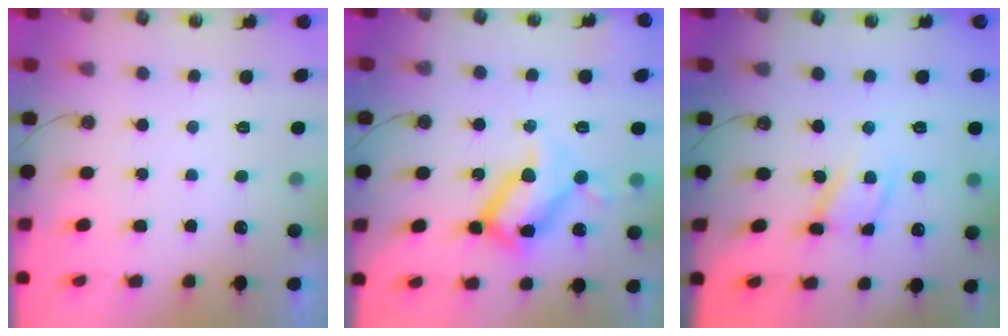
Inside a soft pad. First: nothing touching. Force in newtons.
{"total": 22.8, "press": 22.6, "slide": 2.5}
{"total": 9.2, "press": 9.2, "slide": 0.6}